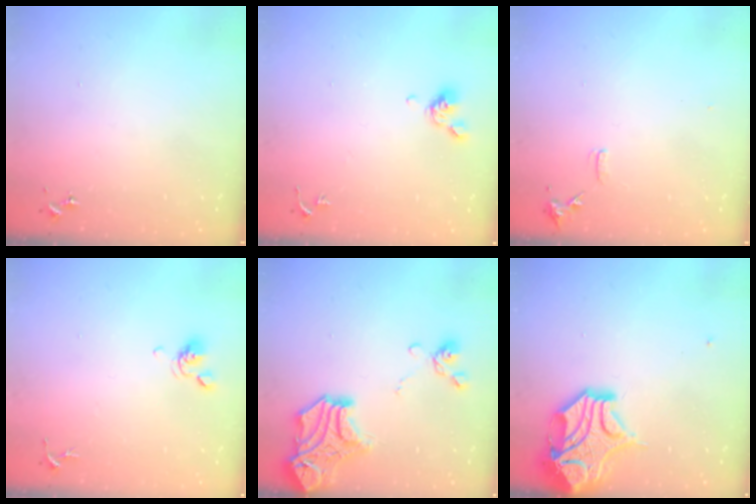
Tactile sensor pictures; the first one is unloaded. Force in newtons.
{"total": 5.2, "press": 5.1, "slide": 1.1}
{"total": 6.8, "press": 6.7, "slide": 0.9}
{"total": 6.0, "press": 5.9, "slide": 1.2}
{"total": 18.0, "press": 17.9, "slide": 1.8}
{"total": 15.0, "press": 14.8, "slide": 2.2}